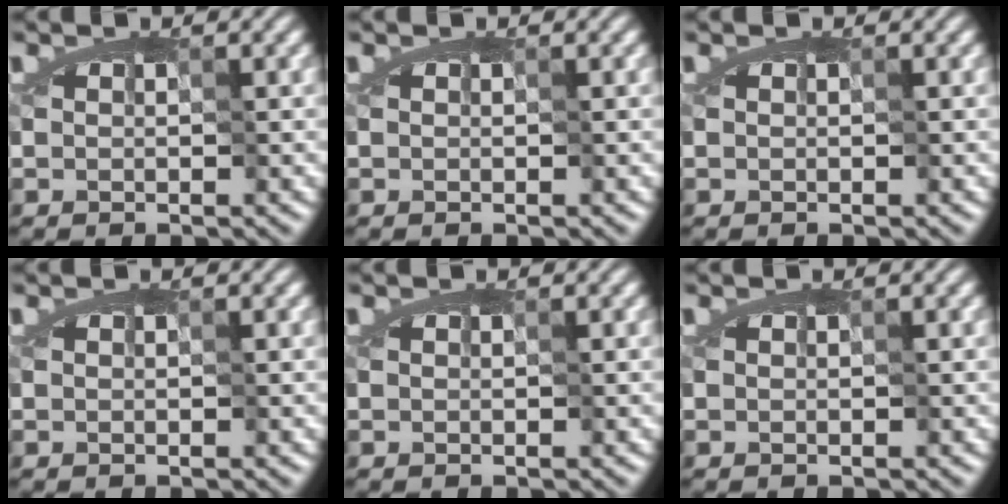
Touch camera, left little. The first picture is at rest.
{"total": 0.0}
{"total": 0.0}
{"total": 0.0}
{"total": 0.0}
{"total": 0.0}